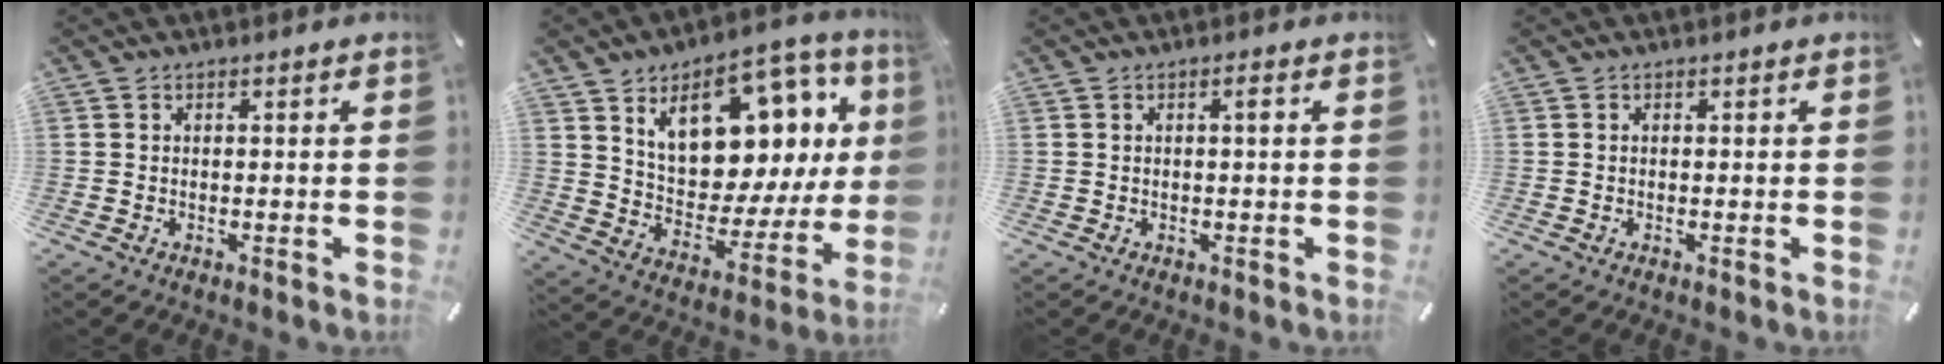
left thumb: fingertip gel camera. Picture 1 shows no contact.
{"total": 16.9, "force": [8.9, 10.4, 10.0], "torque": [-0.143, -0.070, 0.153]}
{"total": 1.2, "force": [0.2, 0.0, 1.2], "torque": [-0.025, 0.001, 0.001]}
{"total": 0.0}